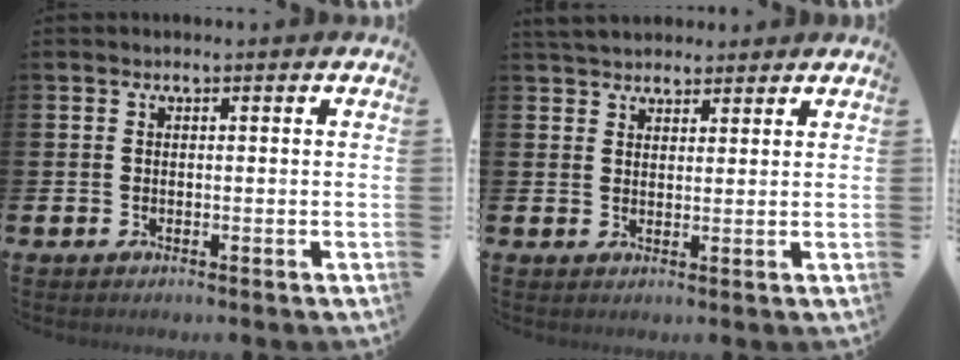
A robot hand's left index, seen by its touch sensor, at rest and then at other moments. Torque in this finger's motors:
{"motor_torque": [1.26, -0.88, 0.64, 0.16]}